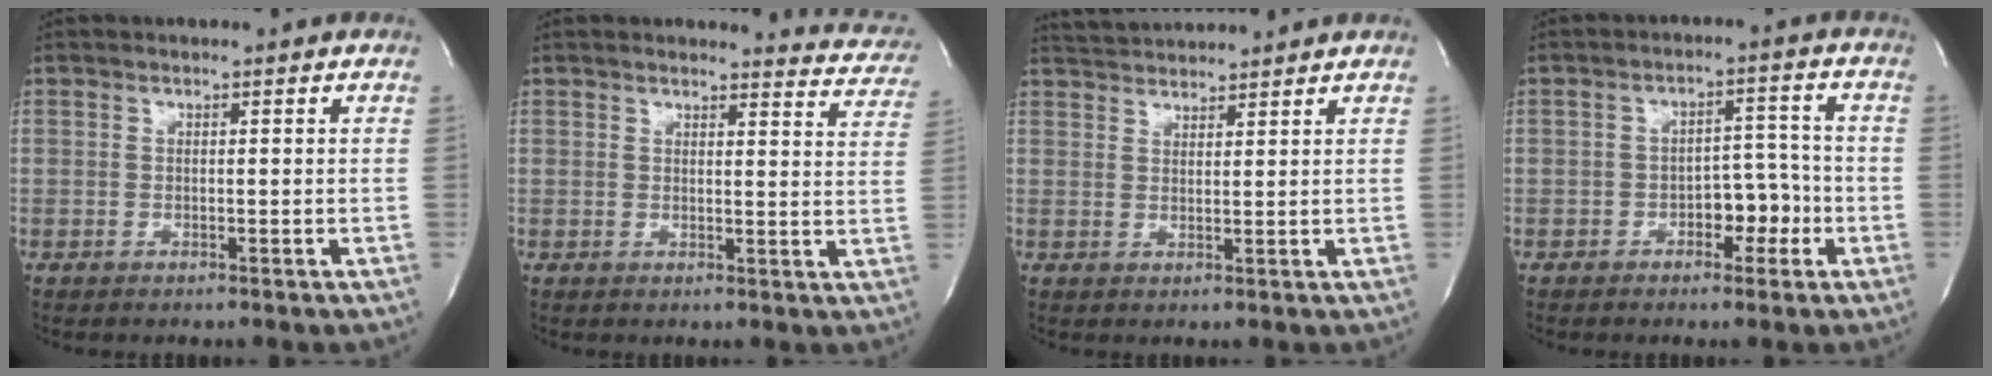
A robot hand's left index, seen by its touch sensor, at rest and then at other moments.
{"total": 7.6, "force": [7.4, 1.3, 0.0], "torque": [0.023, -0.058, 0.049]}
{"total": 5.2, "force": [5.2, 0.4, 0.8], "torque": [-0.022, 0.027, 0.085]}
{"total": 5.2, "force": [-2.8, 2.7, 3.5], "torque": [-0.043, 0.011, -0.044]}